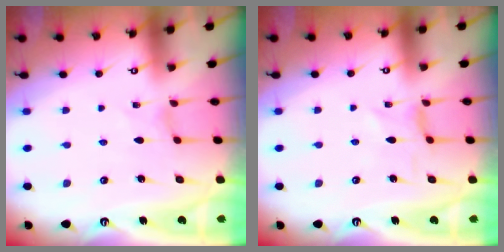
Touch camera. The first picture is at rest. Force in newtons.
{"total": 0.0}